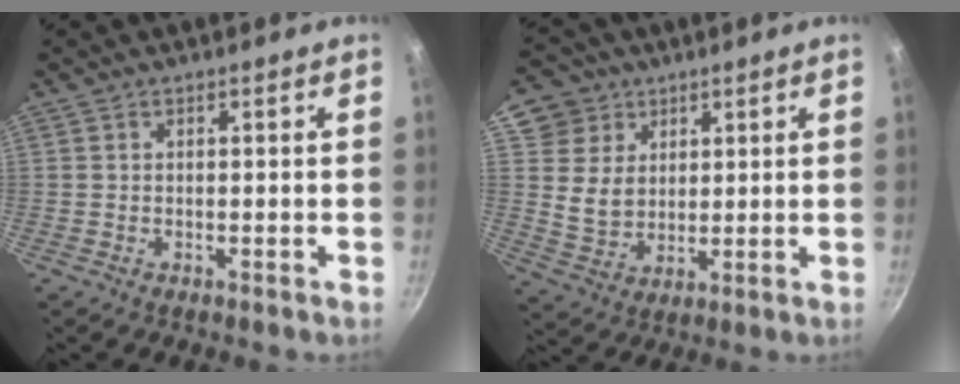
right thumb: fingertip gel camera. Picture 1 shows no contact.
{"total": 10.1, "force": [4.6, 8.5, 3.1], "torque": [-0.024, -0.015, 0.086]}